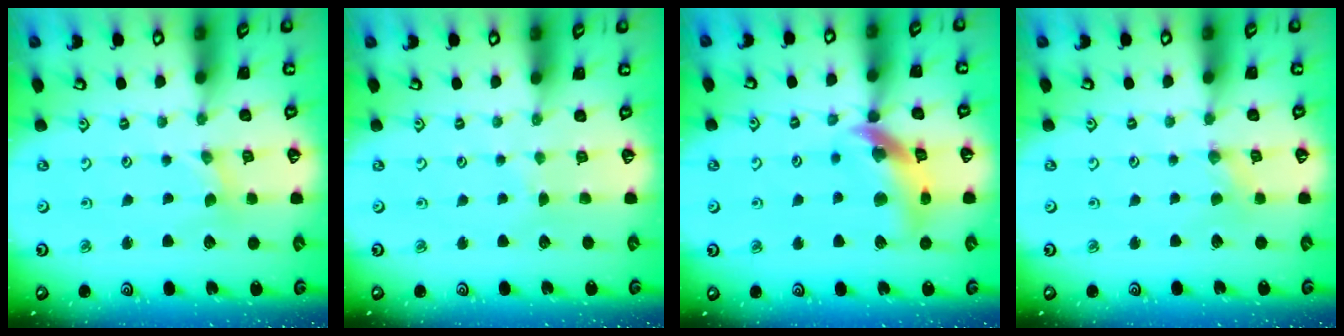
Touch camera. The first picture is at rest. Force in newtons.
{"total": 1.7, "press": 1.7, "slide": 0.2}
{"total": 14.1, "press": 14.0, "slide": 1.7}
{"total": 0.0}